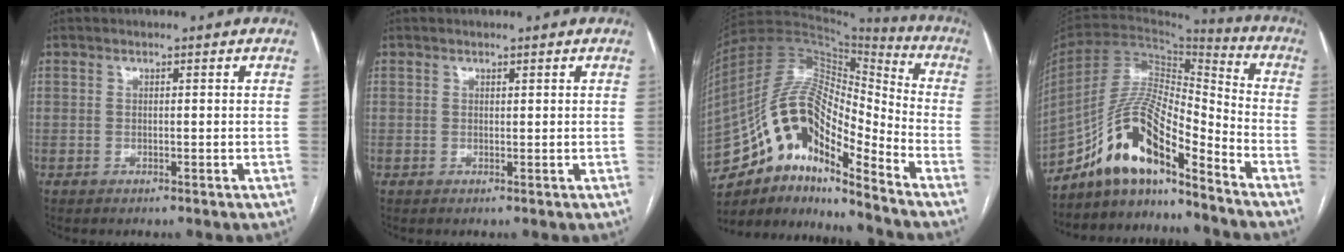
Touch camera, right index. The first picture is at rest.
{"total": 0.0}
{"total": 18.8, "force": [-11.1, 5.7, 14.1], "torque": [-0.270, 0.038, -0.190]}
{"total": 14.4, "force": [-10.8, 2.5, 9.1], "torque": [-0.172, 0.027, -0.193]}